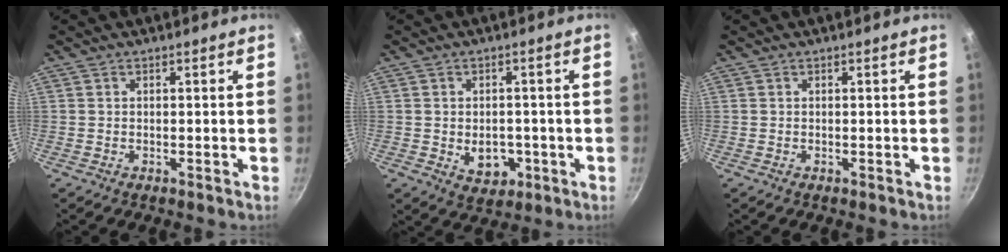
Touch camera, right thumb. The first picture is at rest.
{"total": 6.2, "force": [-1.4, 4.7, 3.8], "torque": [-0.033, 0.006, -0.008]}
{"total": 0.0}